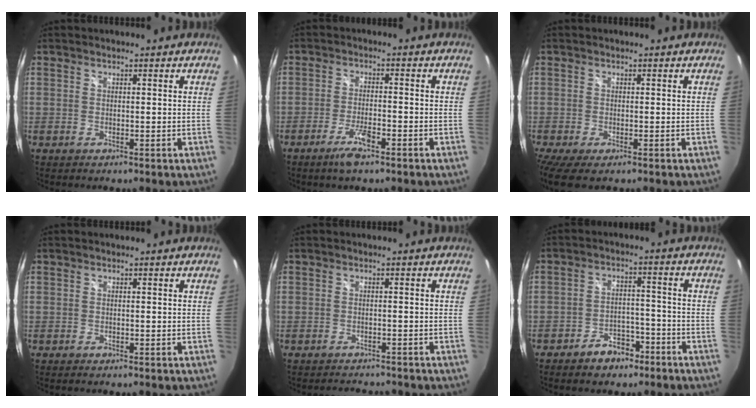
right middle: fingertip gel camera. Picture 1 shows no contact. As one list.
[{"total": 5.1, "force": [-3.4, 1.1, 3.6], "torque": [-0.085, -0.006, -0.063]}, {"total": 4.2, "force": [-2.7, 0.8, 3.1], "torque": [-0.065, -0.025, -0.044]}, {"total": 0.0}, {"total": 3.6, "force": [-3.3, 1.0, 0.8], "torque": [-0.018, -0.005, -0.046]}, {"total": 6.2, "force": [-4.4, 3.5, 2.6], "torque": [-0.058, 0.017, -0.057]}]